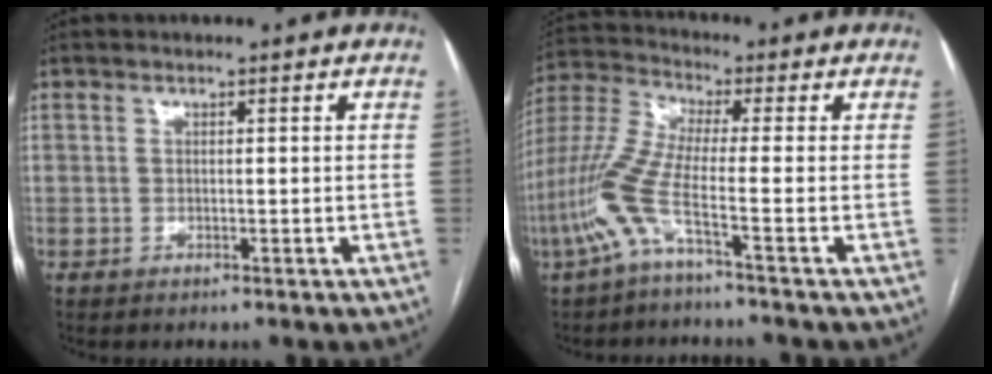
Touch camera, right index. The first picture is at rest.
{"total": 8.7, "force": [-3.9, -0.3, 7.8], "torque": [-0.189, 0.004, -0.091]}